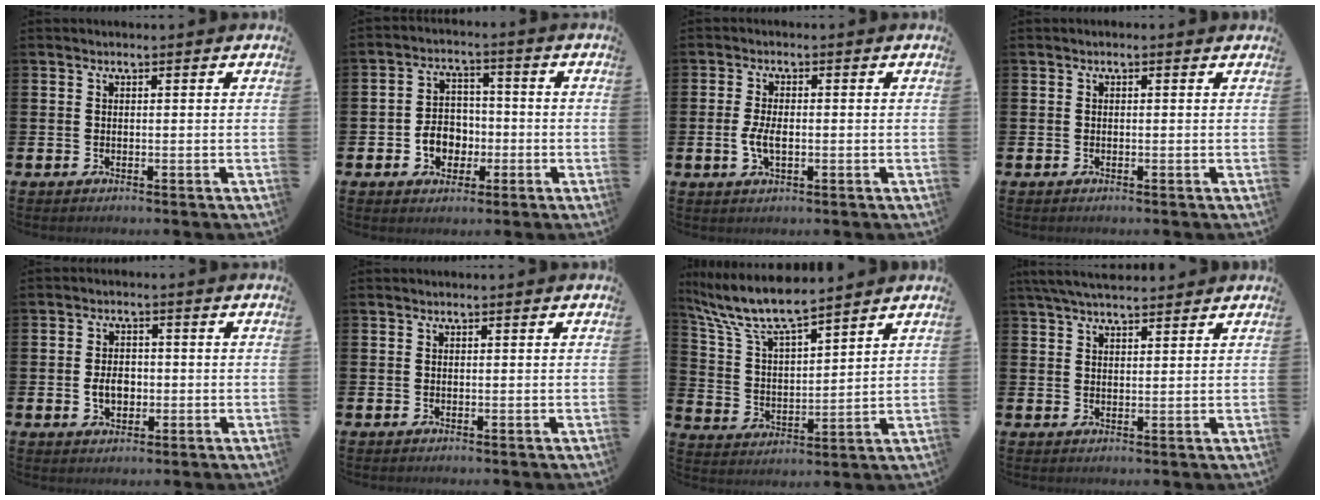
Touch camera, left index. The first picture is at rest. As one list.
[{"total": 5.2, "force": [-2.2, 4.2, 2.3], "torque": [-0.029, 0.005, -0.048]}, {"total": 3.3, "force": [-1.1, 1.5, 2.7], "torque": [-0.053, 0.002, -0.024]}, {"total": 0.0}, {"total": 3.5, "force": [-1.2, 2.4, 2.2], "torque": [-0.023, 0.000, -0.030]}, {"total": 0.0}, {"total": 8.3, "force": [7.3, 1.5, 3.5], "torque": [-0.100, -0.038, 0.131]}, {"total": 4.0, "force": [3.6, 0.9, 1.5], "torque": [-0.033, -0.007, 0.066]}]